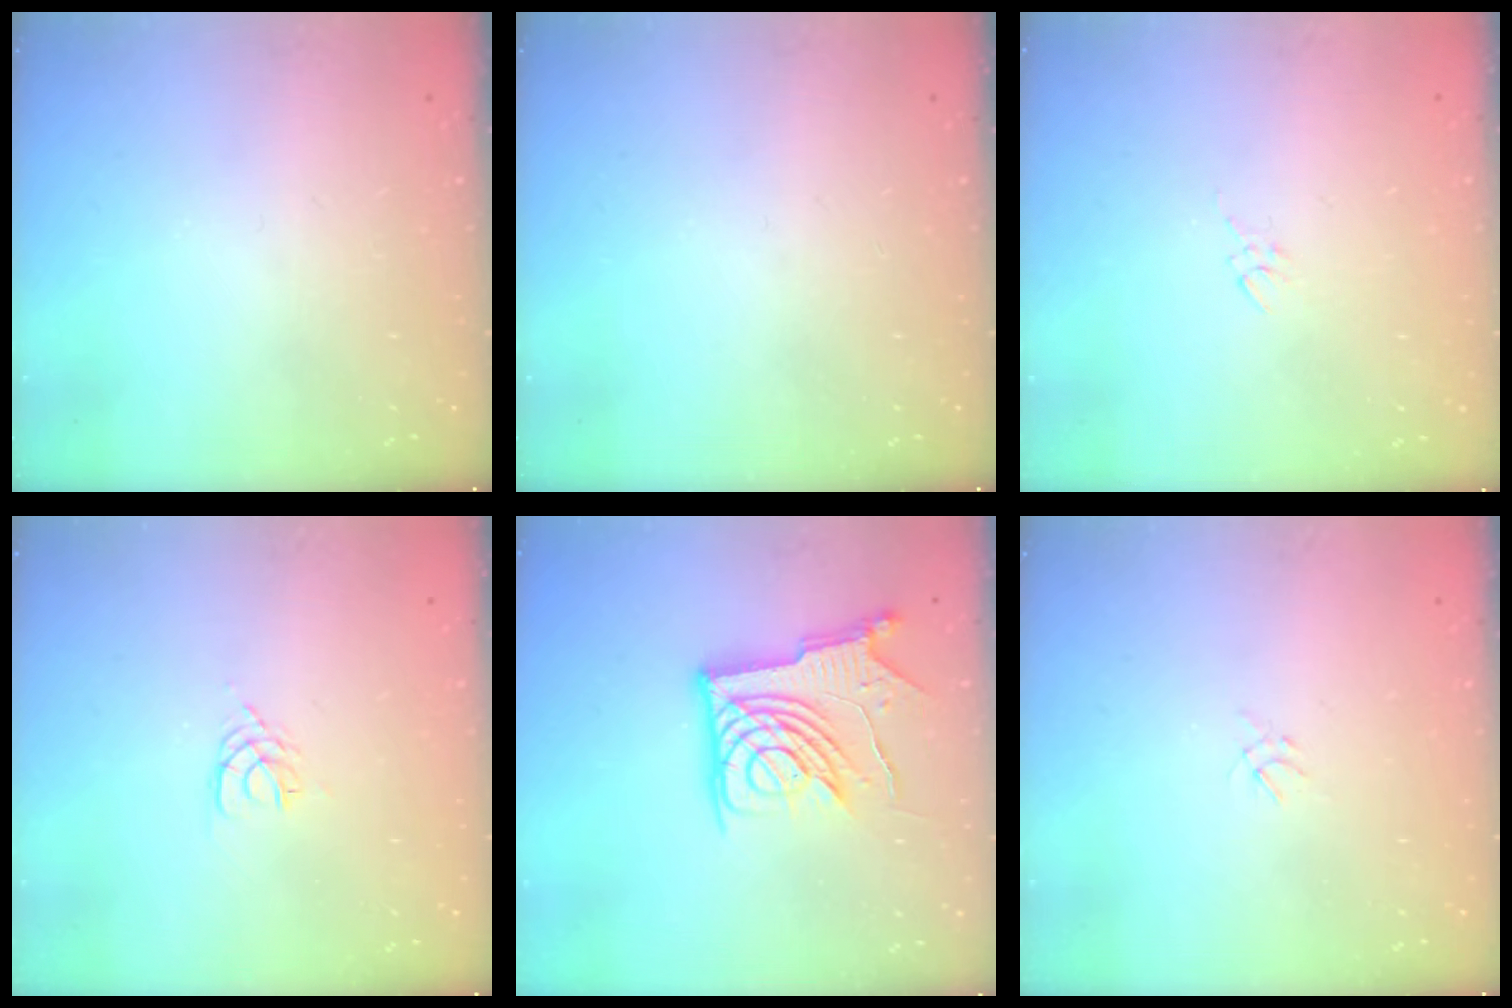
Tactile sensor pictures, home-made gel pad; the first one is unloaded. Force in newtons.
{"total": 0.0}
{"total": 2.7, "press": 2.7, "slide": 0.5}
{"total": 2.4, "press": 2.3, "slide": 0.4}
{"total": 14.4, "press": 14.3, "slide": 1.5}
{"total": 1.2, "press": 1.1, "slide": 0.5}